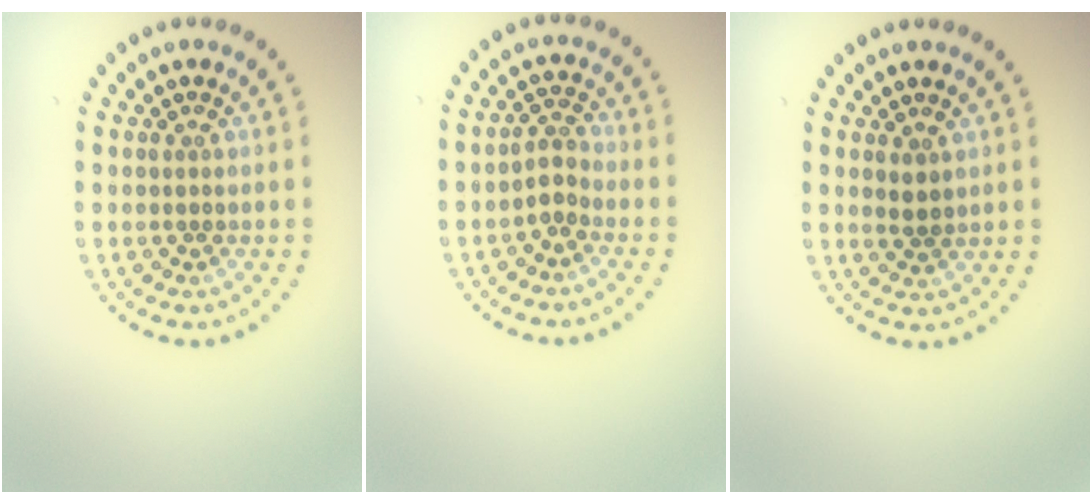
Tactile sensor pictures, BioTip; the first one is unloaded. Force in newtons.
{"total": 1.8, "press": 1.4, "slide": 1.1}
{"total": 1.2, "press": 1.1, "slide": 0.4}